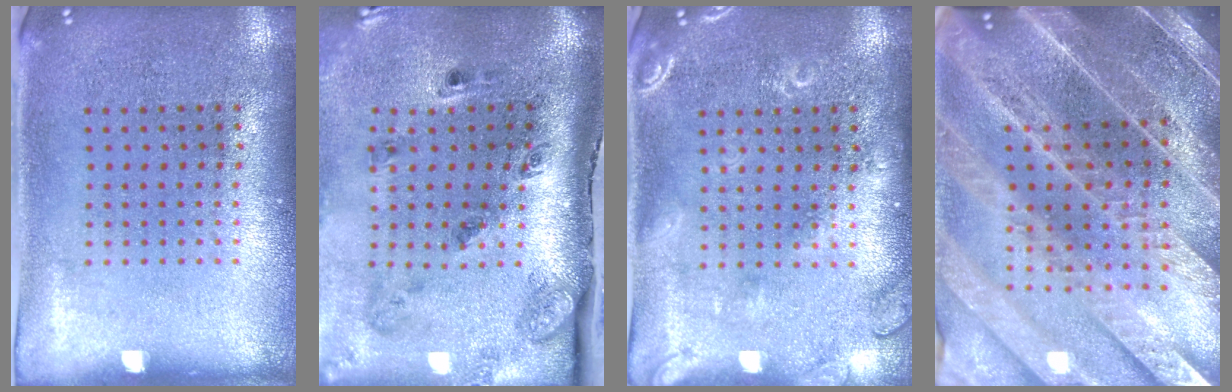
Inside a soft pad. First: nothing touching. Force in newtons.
{"total": 2.9, "press": 1.8, "slide": 2.3}
{"total": 2.5, "press": 2.4, "slide": 0.5}
{"total": 4.4, "press": 4.0, "slide": 2.0}